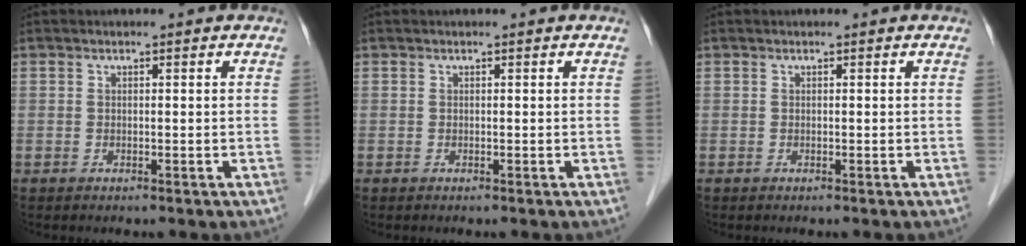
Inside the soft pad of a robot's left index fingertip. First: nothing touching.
{"total": 0.0}
{"total": 0.0}